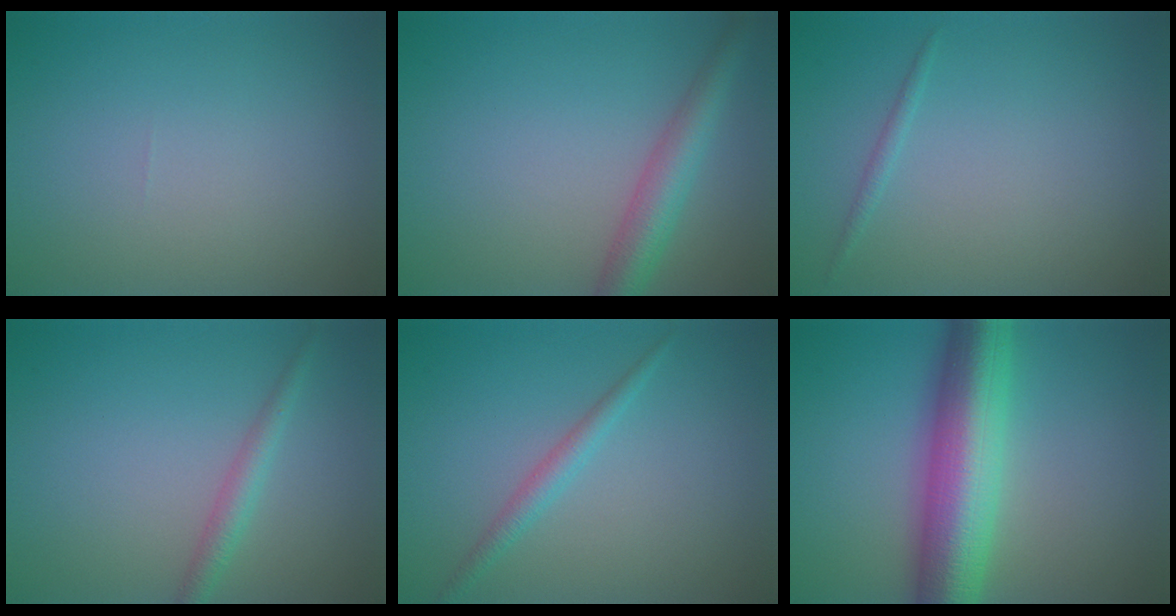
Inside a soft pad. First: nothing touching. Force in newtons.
{"total": 3.9, "press": 3.9, "slide": 0.1}
{"total": 0.7, "press": 0.7, "slide": 0.0}
{"total": 2.0, "press": 2.0, "slide": 0.1}
{"total": 1.7, "press": 1.7, "slide": 0.1}
{"total": 9.8, "press": 9.8, "slide": 0.2}